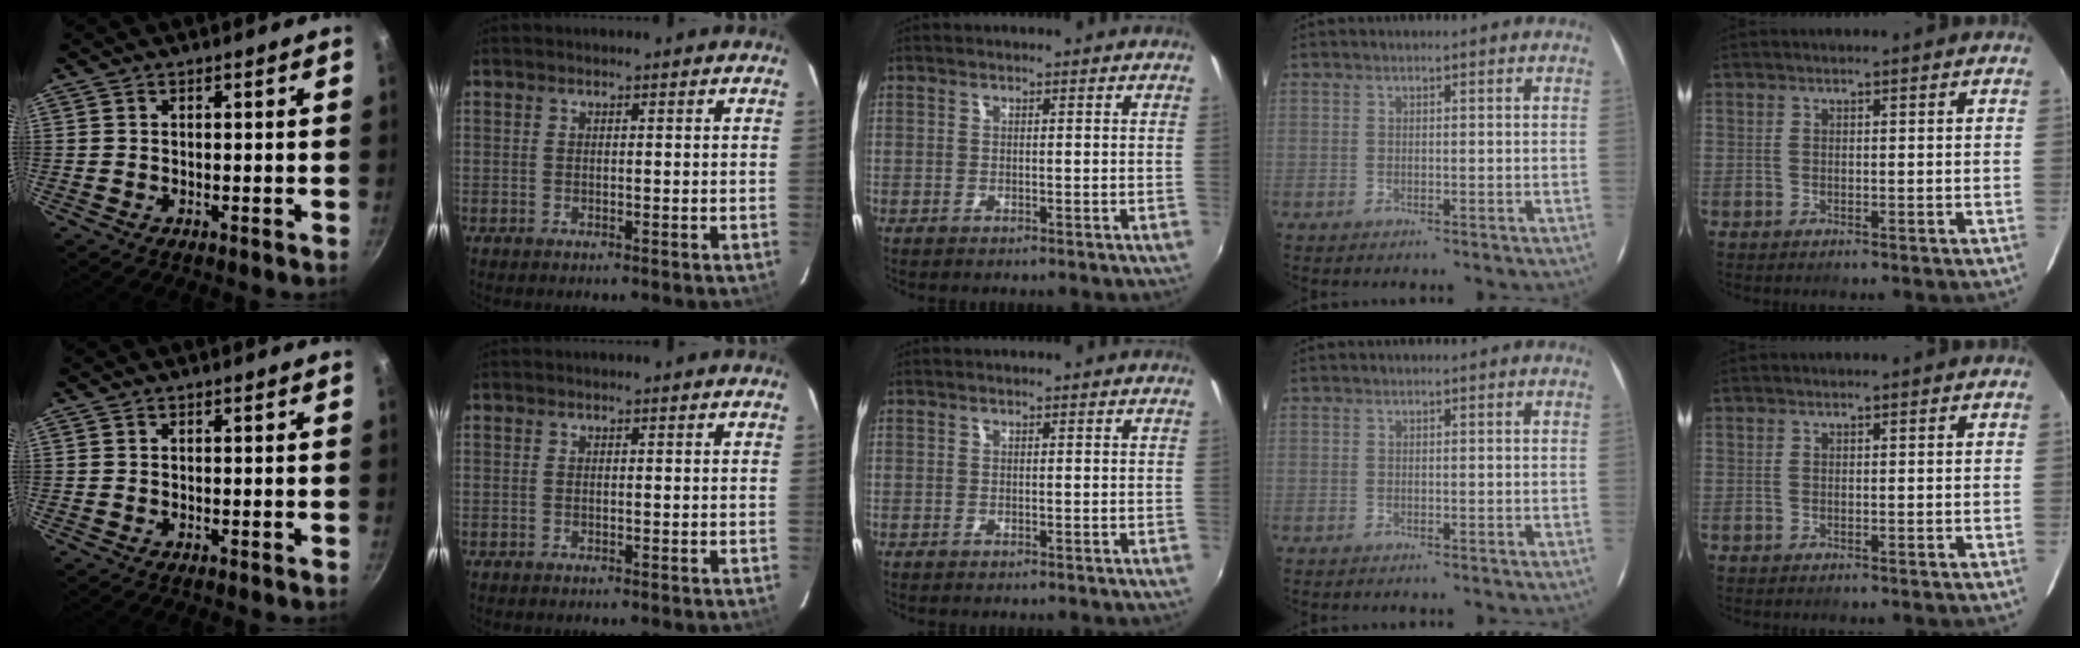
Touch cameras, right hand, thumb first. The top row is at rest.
{}